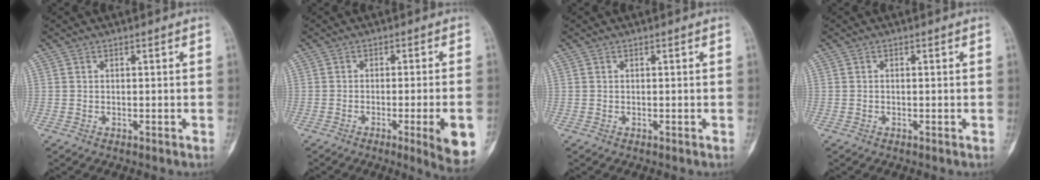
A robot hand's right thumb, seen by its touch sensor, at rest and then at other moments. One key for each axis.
{"total": 9.2, "fx": -3.2, "fy": 0.9, "fz": 8.6, "tx": -0.107, "ty": -0.007, "tz": -0.041}
{"total": 0.0}
{"total": 0.0}